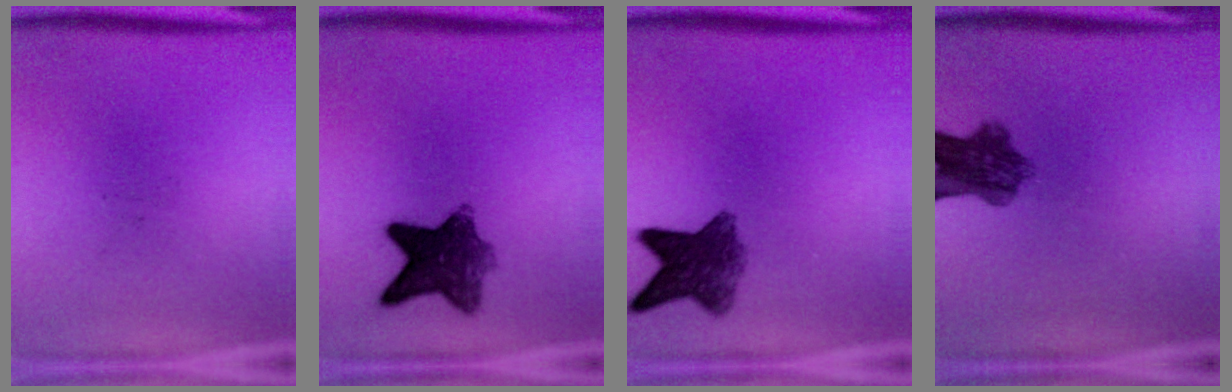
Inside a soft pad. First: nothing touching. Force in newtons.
{"total": 9.1}
{"total": 7.4}
{"total": 7.4}